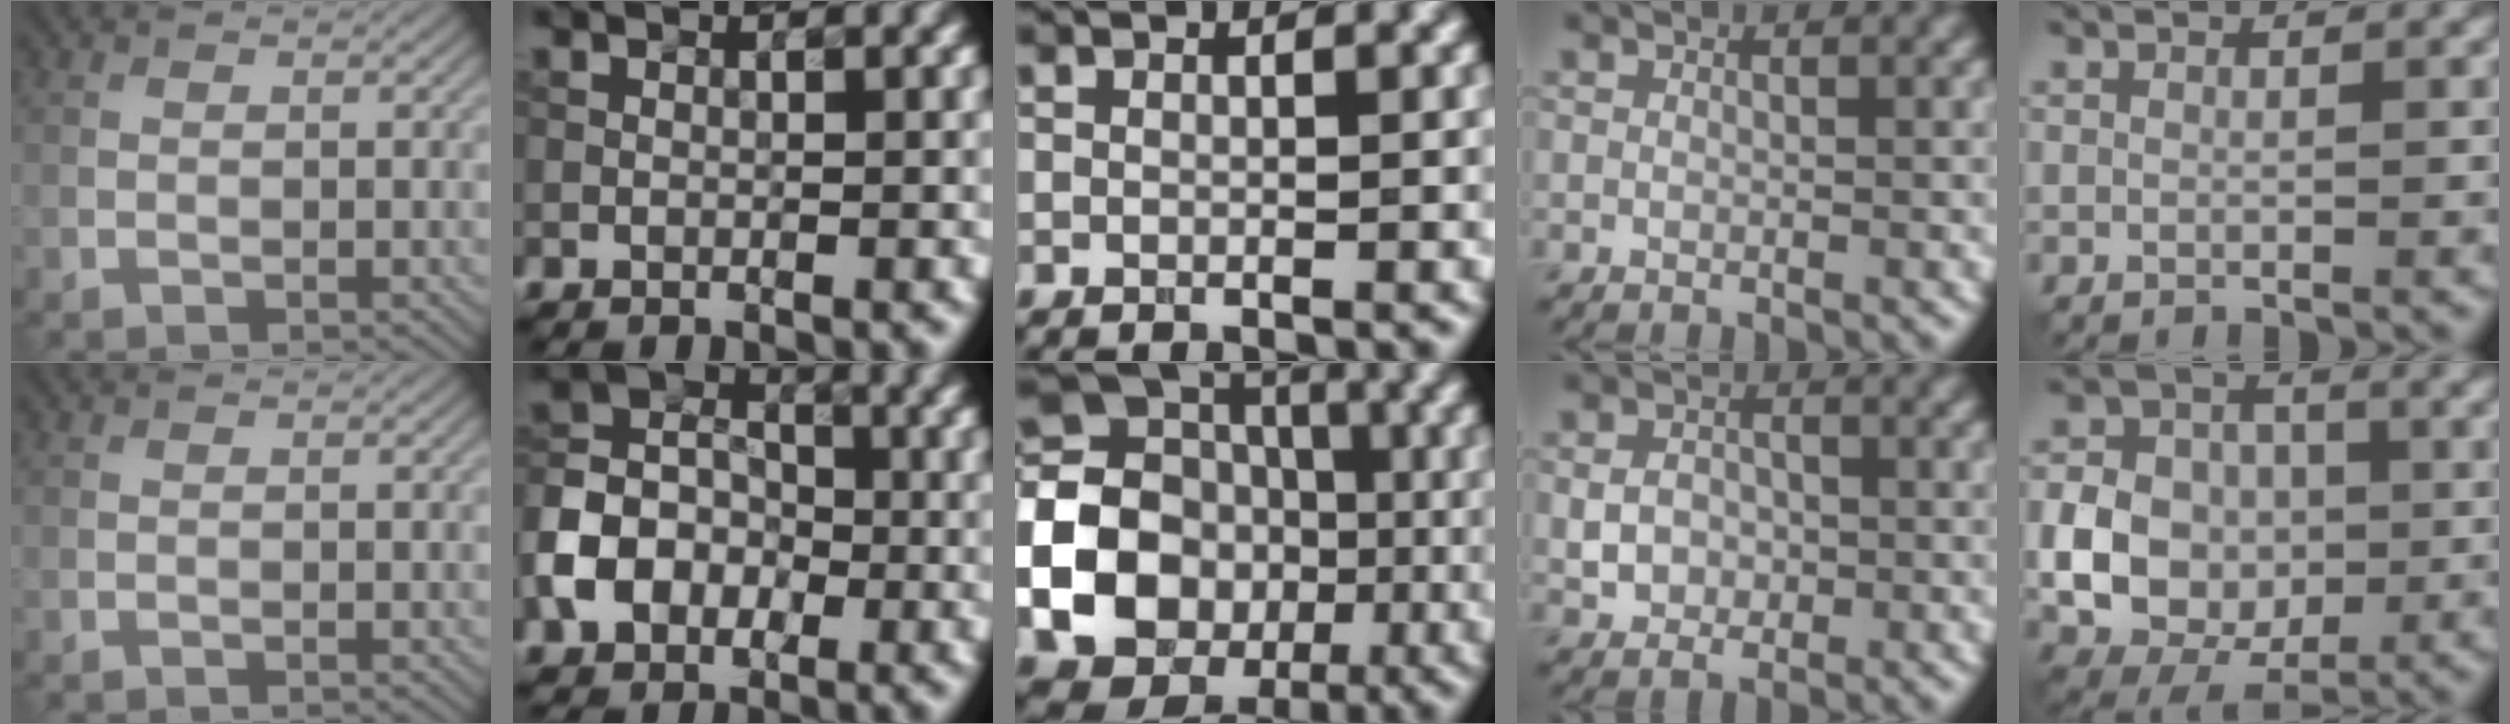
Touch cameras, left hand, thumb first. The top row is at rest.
{"index": {"total": 6.0, "force": [-2.3, 4.7, 3.0], "torque": [-0.061, 0.009, -0.054]}, "middle": {"total": 22.2, "force": [-5.2, 20.3, 7.5], "torque": [-0.185, -0.021, -0.125]}, "ring": {"total": 2.6, "force": [-0.3, 2.1, 1.5], "torque": [-0.030, 0.000, -0.009]}, "little": {"total": 7.0, "force": [-1.0, 5.6, 4.1], "torque": [-0.074, 0.004, -0.026]}}